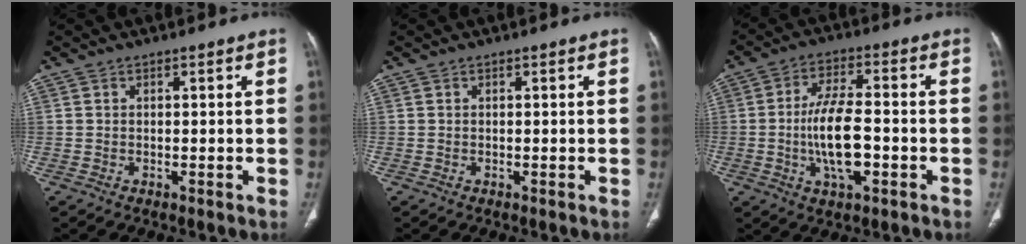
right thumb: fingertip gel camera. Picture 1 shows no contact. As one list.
[{"total": 0.0}, {"total": 11.1, "force": [-2.2, 4.5, 9.9], "torque": [-0.183, 0.012, -0.040]}]